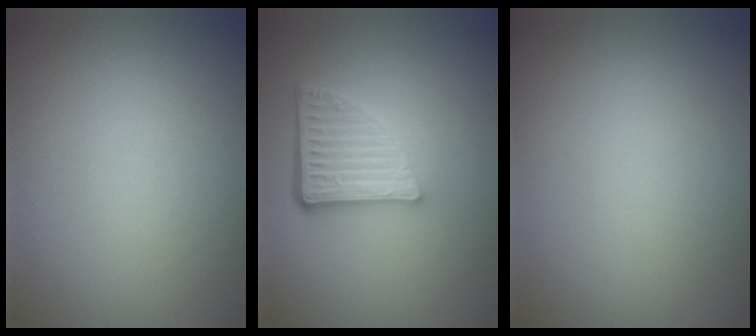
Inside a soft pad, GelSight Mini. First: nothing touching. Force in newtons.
{"total": 4.6, "press": 3.4, "slide": 3.1}
{"total": 0.0}